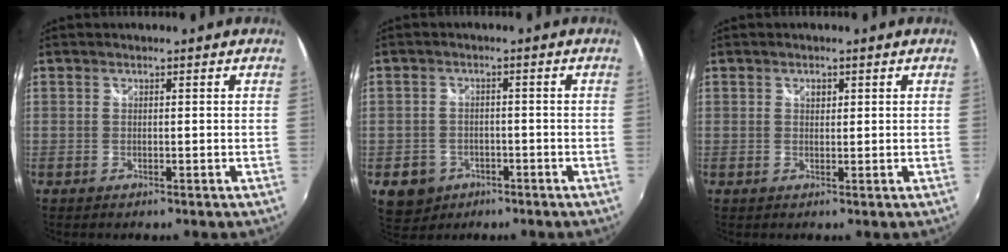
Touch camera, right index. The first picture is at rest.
{"total": 6.0, "force": [-2.6, 5.2, 1.4], "torque": [-0.040, 0.009, -0.032]}
{"total": 1.3, "force": [0.6, 0.9, 0.7], "torque": [-0.008, 0.004, 0.010]}